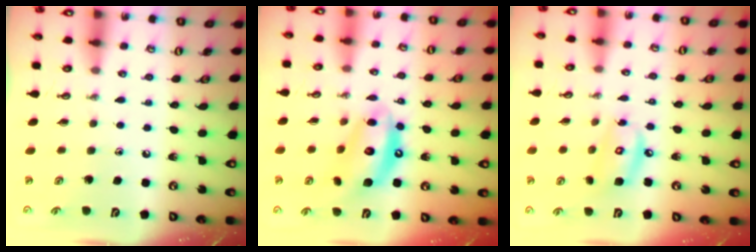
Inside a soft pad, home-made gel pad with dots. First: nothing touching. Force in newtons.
{"total": 12.7, "press": 12.7, "slide": 1.3}
{"total": 9.7, "press": 9.7, "slide": 0.9}